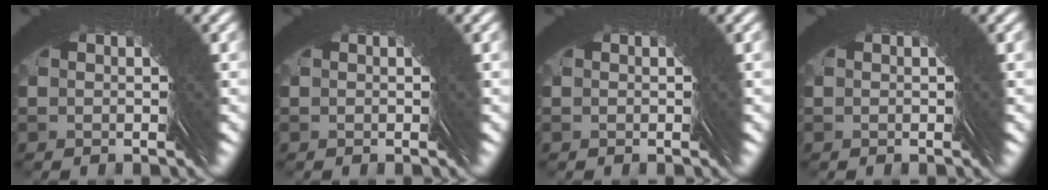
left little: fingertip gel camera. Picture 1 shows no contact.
{"total": 0.0}
{"total": 0.0}
{"total": 0.0}